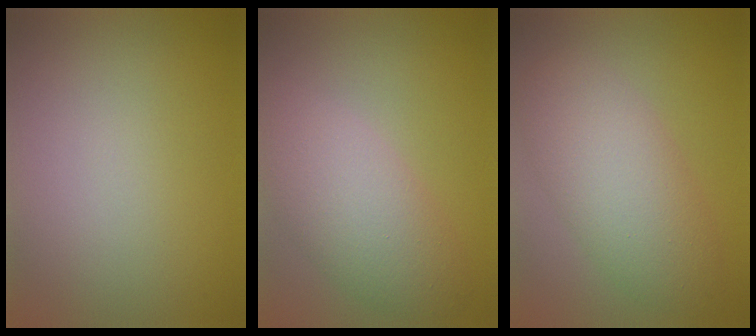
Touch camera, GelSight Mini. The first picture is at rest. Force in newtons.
{"total": 5.6, "press": 5.6, "slide": 0.5}
{"total": 6.1, "press": 6.1, "slide": 0.2}